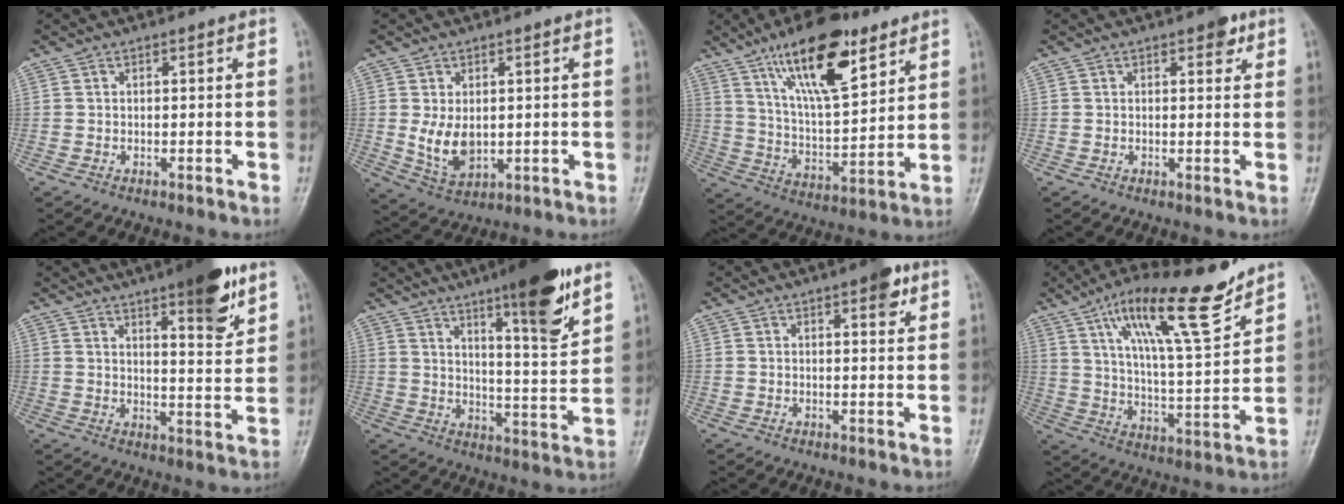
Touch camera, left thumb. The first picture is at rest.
{"total": 6.8, "force": [0.3, 4.5, 5.1], "torque": [-0.080, -0.015, 0.020]}
{"total": 18.6, "force": [10.9, 6.8, 13.5], "torque": [-0.194, -0.050, 0.192]}
{"total": 2.8, "force": [1.5, 1.4, 1.8], "torque": [-0.011, -0.003, 0.016]}
{"total": 12.6, "force": [7.7, 3.1, 9.5], "torque": [-0.111, -0.044, 0.108]}
{"total": 16.1, "force": [10.1, 2.8, 12.3], "torque": [-0.164, -0.064, 0.157]}
{"total": 4.6, "force": [2.5, 1.6, 3.5], "torque": [-0.036, -0.008, 0.029]}
{"total": 18.5, "force": [12.1, 3.9, 13.5], "torque": [-0.203, -0.058, 0.209]}